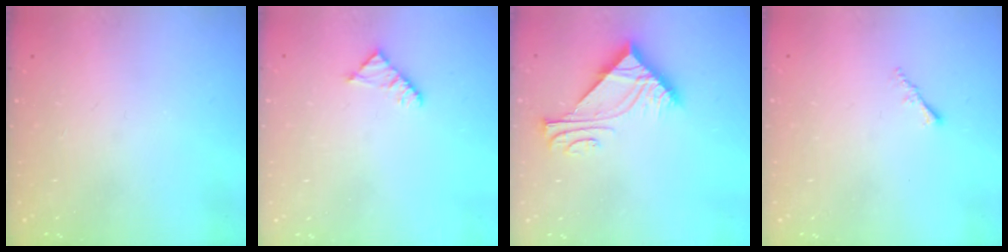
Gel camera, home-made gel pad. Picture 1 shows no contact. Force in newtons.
{"total": 2.3, "press": 2.3, "slide": 0.4}
{"total": 9.4, "press": 9.4, "slide": 0.8}
{"total": 1.2, "press": 1.1, "slide": 0.4}